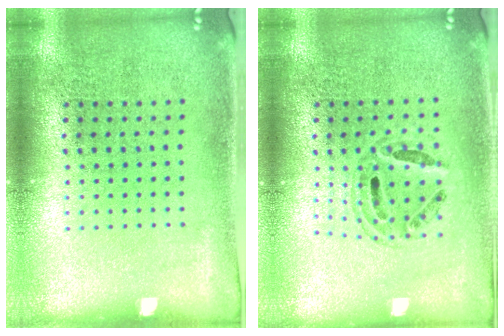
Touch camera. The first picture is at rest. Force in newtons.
{"total": 0.7, "press": 0.7, "slide": 0.1}